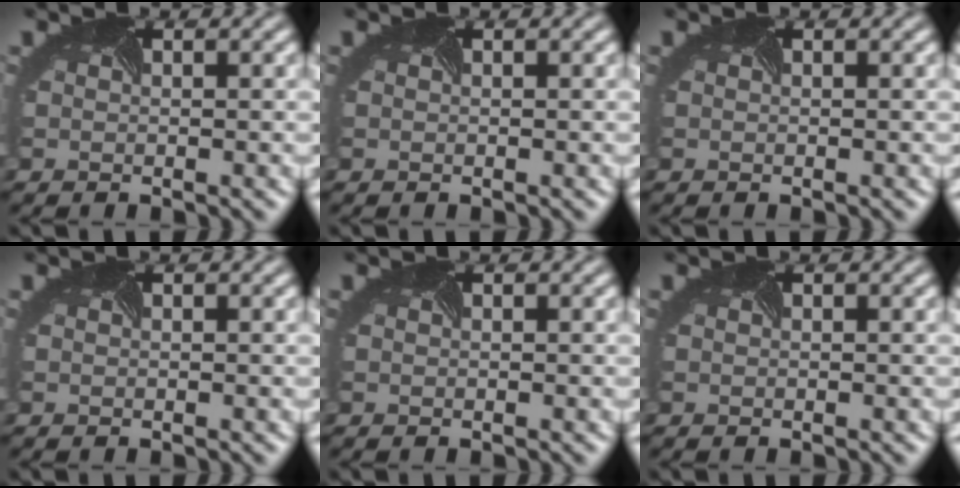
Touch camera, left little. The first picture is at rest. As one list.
[{"total": 0.0}, {"total": 0.0}, {"total": 0.0}, {"total": 0.0}, {"total": 0.0}]